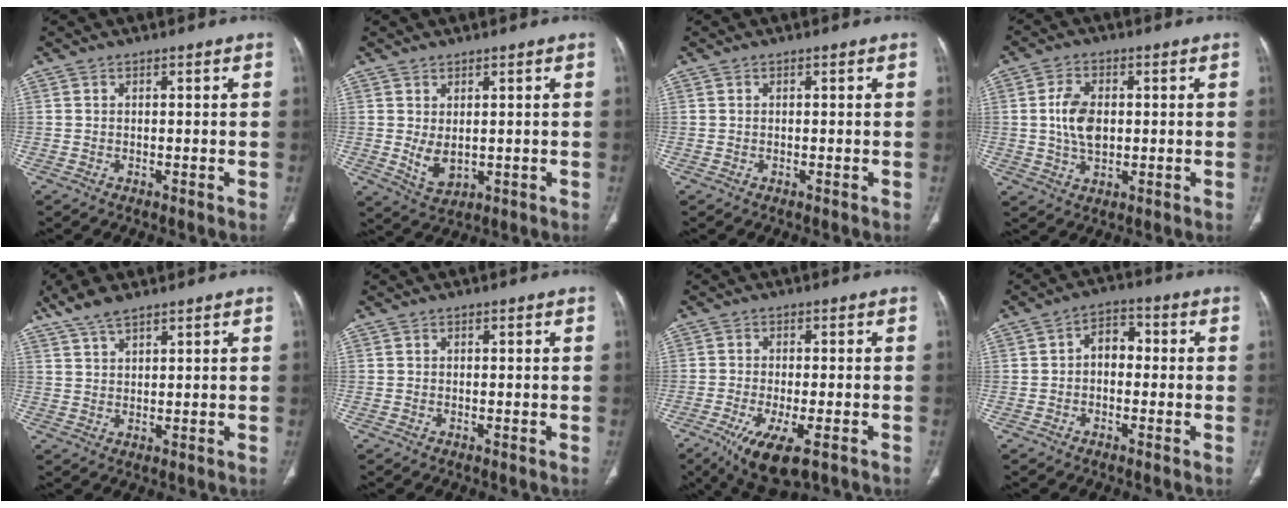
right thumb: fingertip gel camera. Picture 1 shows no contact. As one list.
[{"total": 4.3, "force": [0.3, 2.6, 3.4], "torque": [-0.054, -0.009, 0.021]}, {"total": 0.0}, {"total": 7.3, "force": [0.5, 4.5, 5.7], "torque": [-0.103, 0.000, 0.011]}, {"total": 5.7, "force": [4.4, 1.9, 3.2], "torque": [-0.064, -0.005, 0.090]}, {"total": 0.0}, {"total": 10.3, "force": [-5.5, 3.5, 8.0], "torque": [-0.141, -0.010, -0.087]}, {"total": 5.2, "force": [-0.3, 3.7, 3.7], "torque": [-0.039, 0.022, -0.017]}]